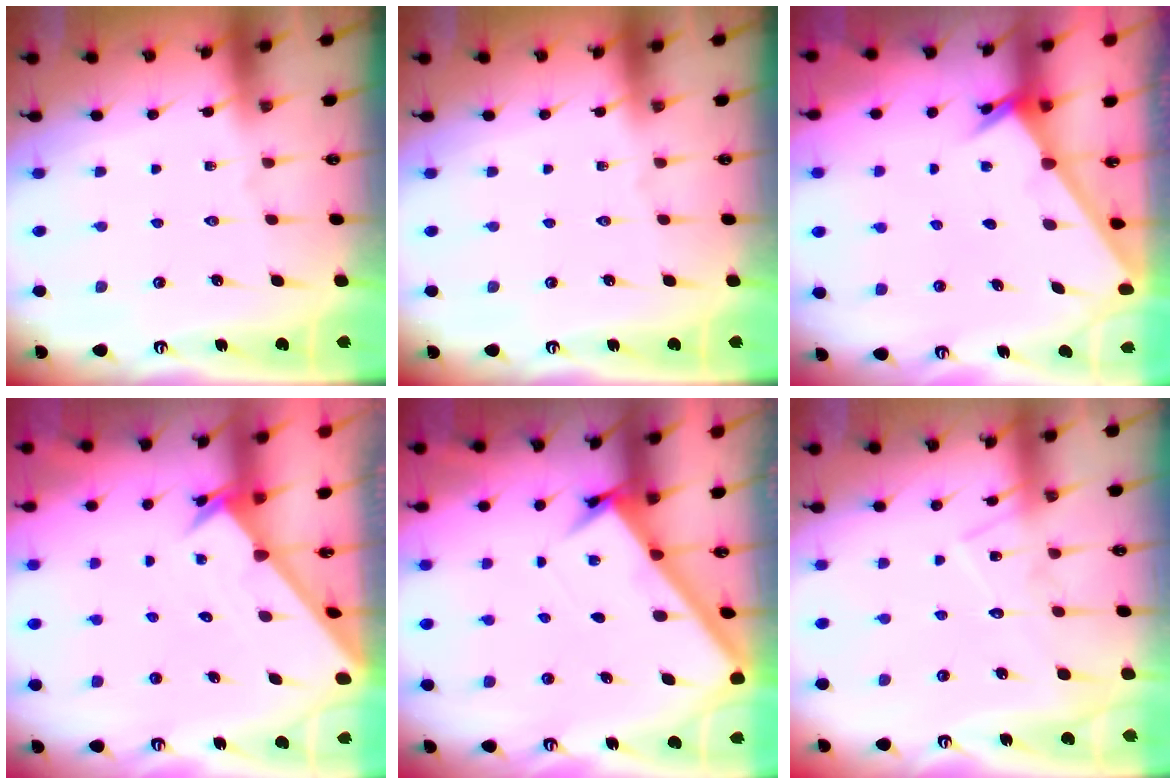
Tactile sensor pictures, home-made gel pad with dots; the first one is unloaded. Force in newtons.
{"total": 0.0}
{"total": 2.4, "press": 2.4, "slide": 0.2}
{"total": 2.2, "press": 2.2, "slide": 0.1}
{"total": 2.8, "press": 2.7, "slide": 0.3}
{"total": 11.2, "press": 11.2, "slide": 0.8}